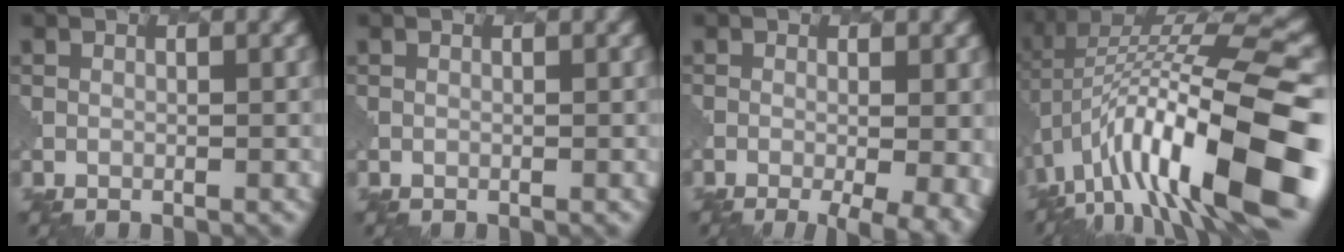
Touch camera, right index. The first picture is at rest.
{"total": 0.0}
{"total": 8.2, "force": [-2.3, 3.7, 6.9], "torque": [-0.040, 0.007, -0.019]}
{"total": 14.9, "force": [-3.5, 5.3, 13.5], "torque": [-0.225, 0.024, -0.063]}